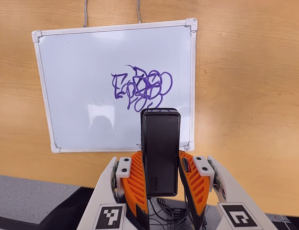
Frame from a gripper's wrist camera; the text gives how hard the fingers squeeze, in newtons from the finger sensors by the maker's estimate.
{"total": 4.0, "left": 2.5, "right": 5.4}